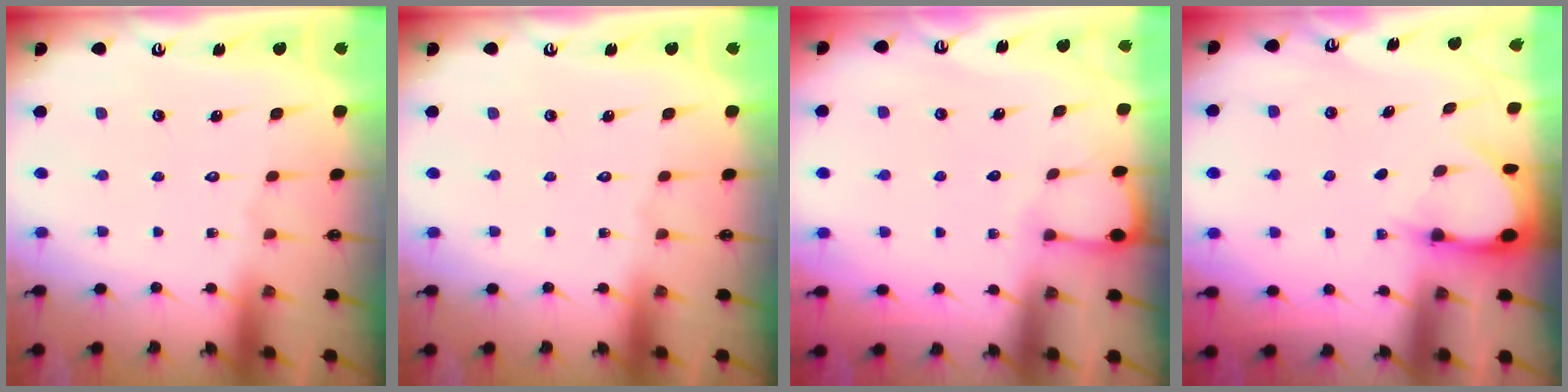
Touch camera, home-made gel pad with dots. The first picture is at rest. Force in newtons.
{"total": 0.0}
{"total": 2.2, "press": 2.2, "slide": 0.4}
{"total": 2.9, "press": 2.9, "slide": 0.4}